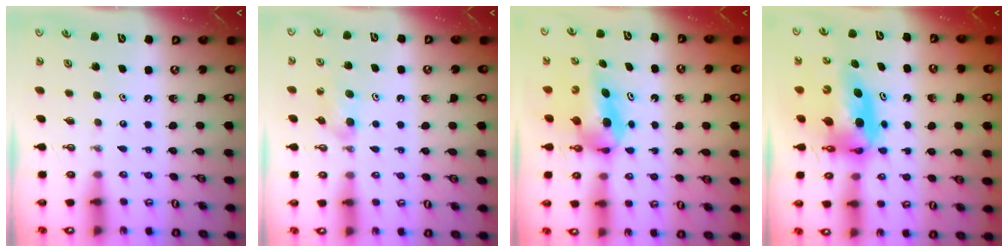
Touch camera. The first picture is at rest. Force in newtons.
{"total": 5.9, "press": 4.2, "slide": 4.1}
{"total": 5.4, "press": 5.2, "slide": 1.5}
{"total": 8.0, "press": 8.0, "slide": 0.7}